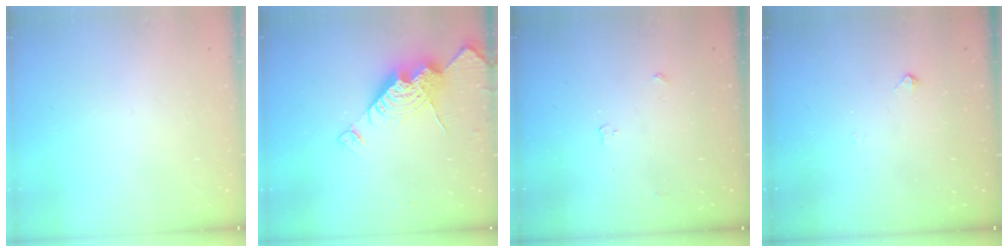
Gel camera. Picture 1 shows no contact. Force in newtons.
{"total": 14.8, "press": 14.8, "slide": 1.3}
{"total": 3.0, "press": 2.9, "slide": 0.5}
{"total": 2.4, "press": 2.4, "slide": 0.5}